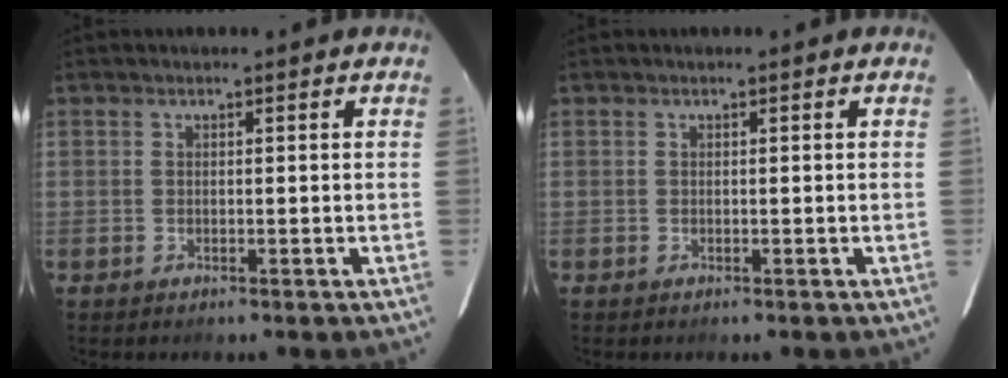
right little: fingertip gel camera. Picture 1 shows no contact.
{"total": 0.0}